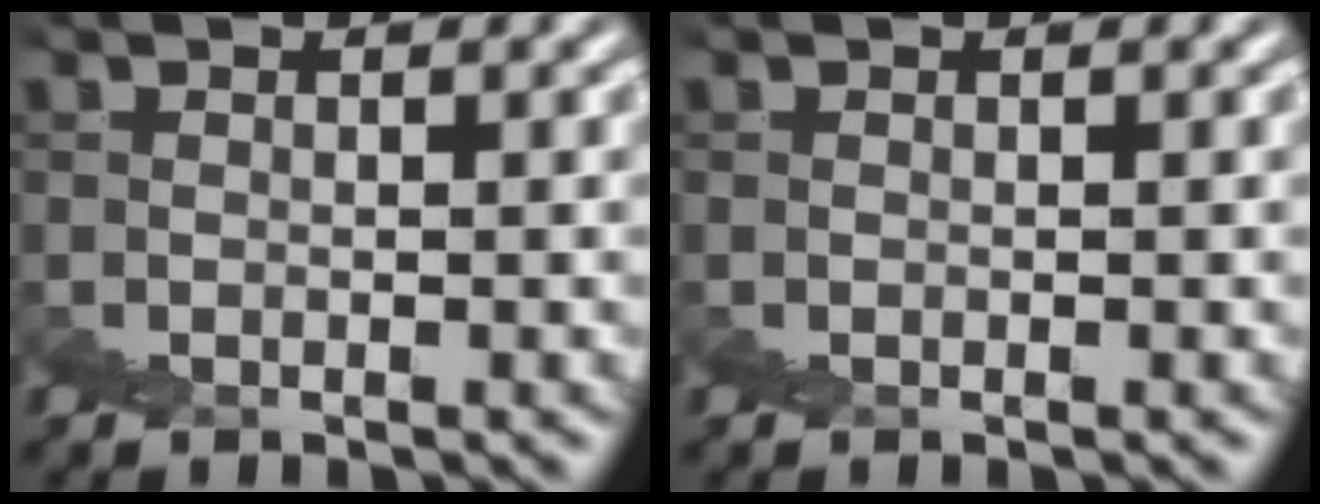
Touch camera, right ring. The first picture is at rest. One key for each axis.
{"total": 0.0}